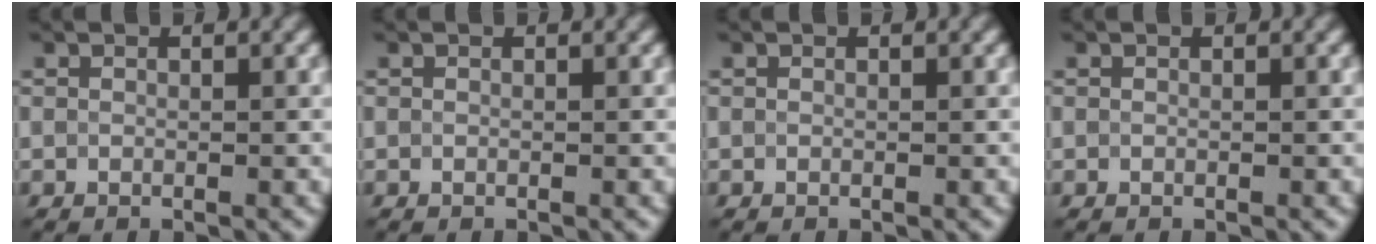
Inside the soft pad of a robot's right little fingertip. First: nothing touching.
{"total": 0.0}
{"total": 0.0}
{"total": 0.0}